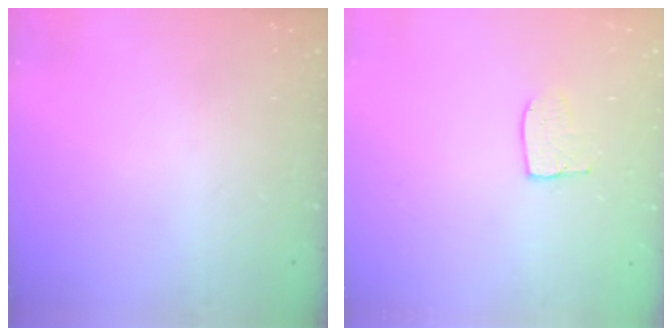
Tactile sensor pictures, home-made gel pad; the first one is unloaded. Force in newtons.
{"total": 6.3, "press": 6.3, "slide": 0.4}